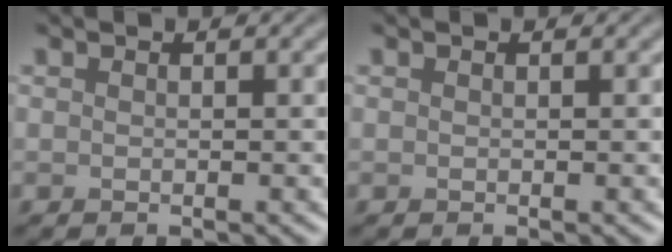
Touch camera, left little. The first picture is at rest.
{"total": 0.0}